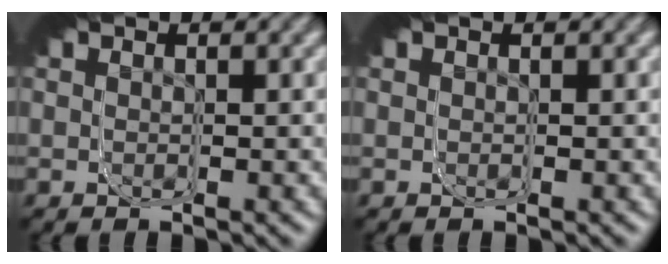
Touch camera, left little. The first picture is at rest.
{"total": 0.0}